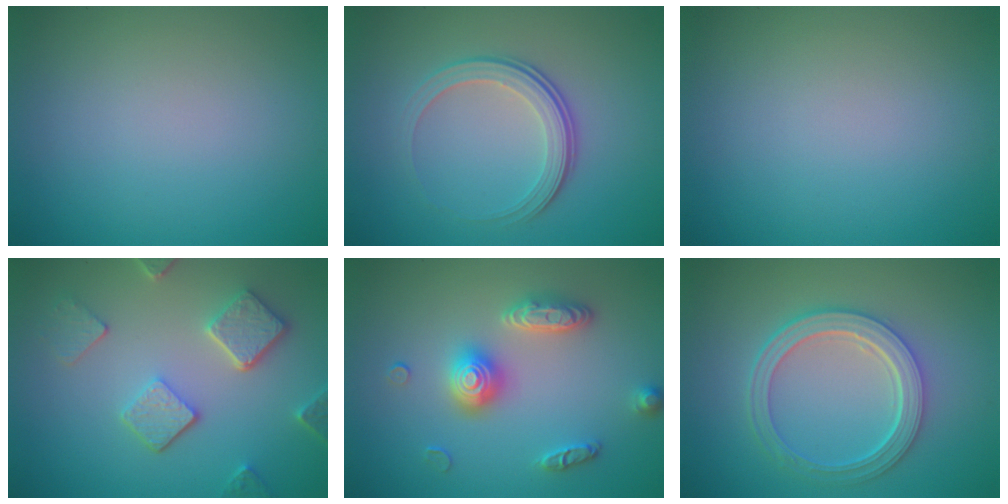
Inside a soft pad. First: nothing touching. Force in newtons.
{"total": 3.7, "press": 2.8, "slide": 2.5}
{"total": 0.0}
{"total": 4.9, "press": 3.8, "slide": 3.2}
{"total": 3.4, "press": 3.2, "slide": 0.9}
{"total": 5.0, "press": 3.9, "slide": 3.1}